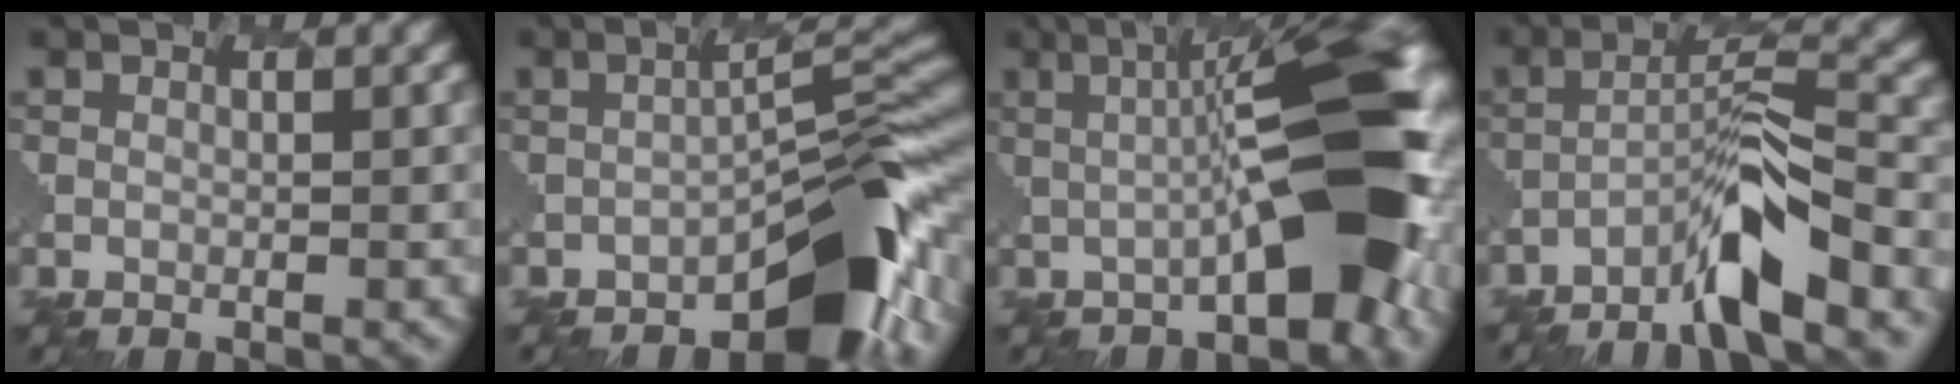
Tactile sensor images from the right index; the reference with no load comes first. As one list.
[{"total": 7.5, "force": [-4.8, 2.2, 5.3], "torque": [-0.085, 0.004, -0.091]}, {"total": 9.7, "force": [-0.2, 2.7, 9.3], "torque": [-0.108, 0.017, -0.021]}, {"total": 5.7, "force": [-5.1, -0.1, 2.5], "torque": [-0.082, 0.016, -0.107]}]